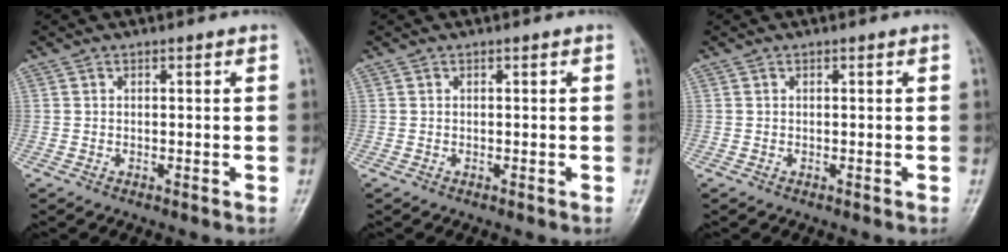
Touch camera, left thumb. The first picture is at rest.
{"total": 0.0}
{"total": 0.0}